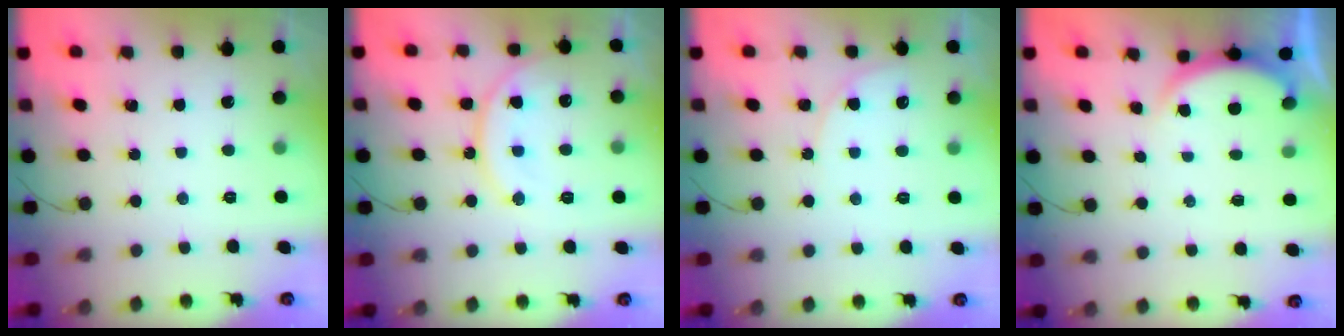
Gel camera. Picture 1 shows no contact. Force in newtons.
{"total": 14.4, "press": 14.3, "slide": 1.4}
{"total": 5.2, "press": 5.2, "slide": 0.3}
{"total": 3.0, "press": 2.9, "slide": 0.6}